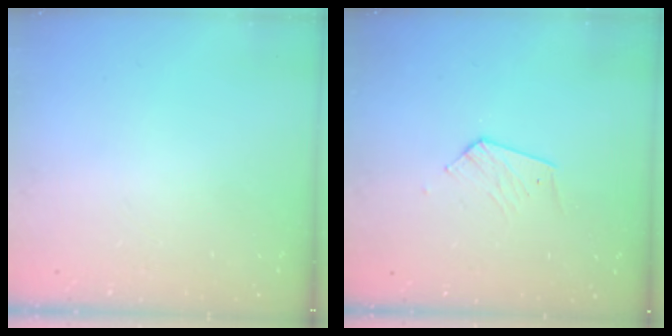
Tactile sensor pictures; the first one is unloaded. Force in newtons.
{"total": 4.9, "press": 4.8, "slide": 0.4}